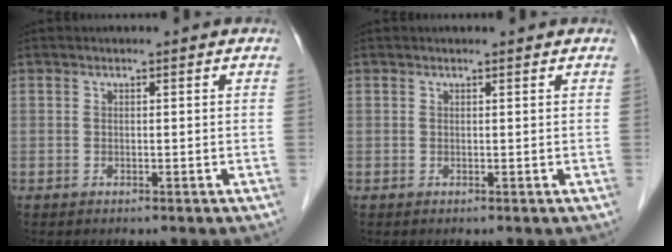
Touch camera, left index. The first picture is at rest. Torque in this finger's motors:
{"motor_torque": [-0.25, 0.10, -0.02, -0.01]}